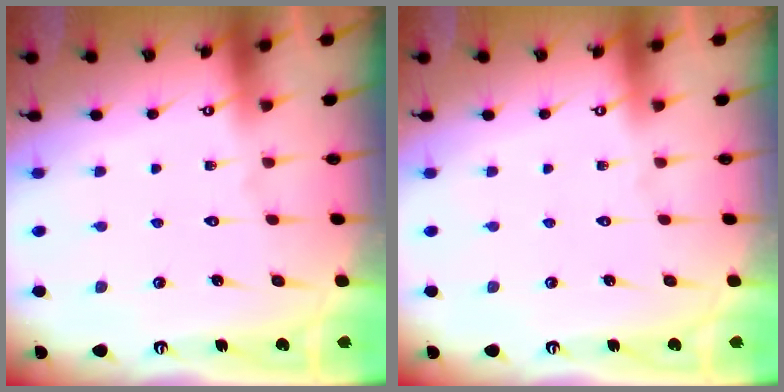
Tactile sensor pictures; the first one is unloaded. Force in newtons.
{"total": 0.0}